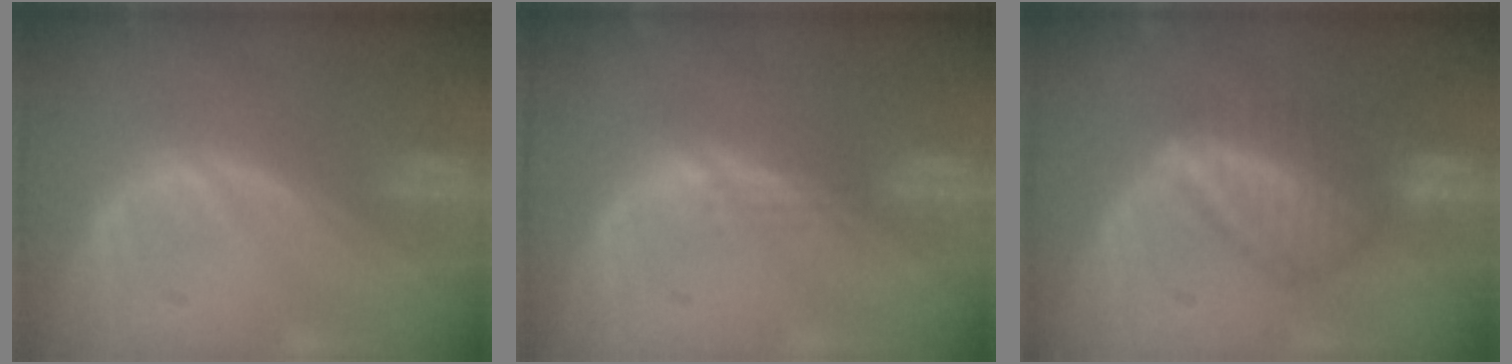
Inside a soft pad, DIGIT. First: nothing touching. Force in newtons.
{"total": 1.5, "press": 1.0, "slide": 1.0}
{"total": 6.3, "press": 6.1, "slide": 1.4}